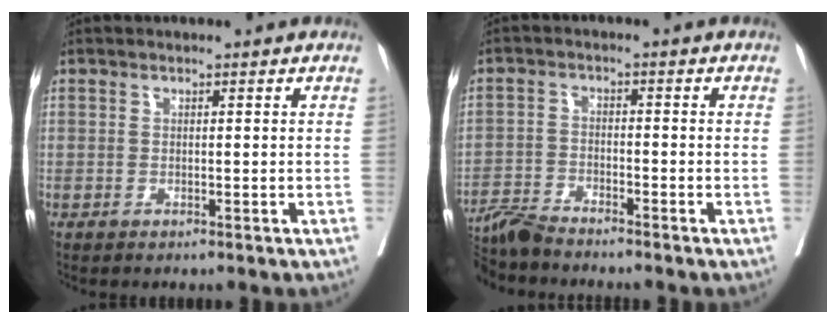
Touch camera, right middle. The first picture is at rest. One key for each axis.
{"total": 6.0, "fx": -5.7, "fy": -0.4, "fz": 1.5, "tx": -0.020, "ty": -0.020, "tz": -0.109}